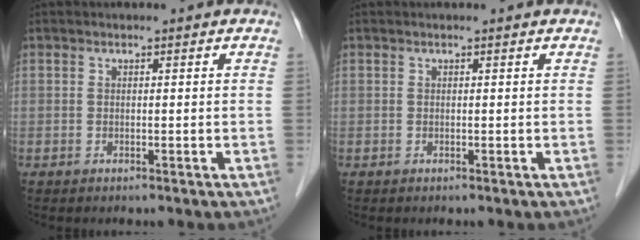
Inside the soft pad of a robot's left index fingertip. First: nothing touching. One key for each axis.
{"total": 1.2, "fx": 1.2, "fy": 0.1, "fz": 0.2, "tx": -0.010, "ty": 0.015, "tz": 0.016}